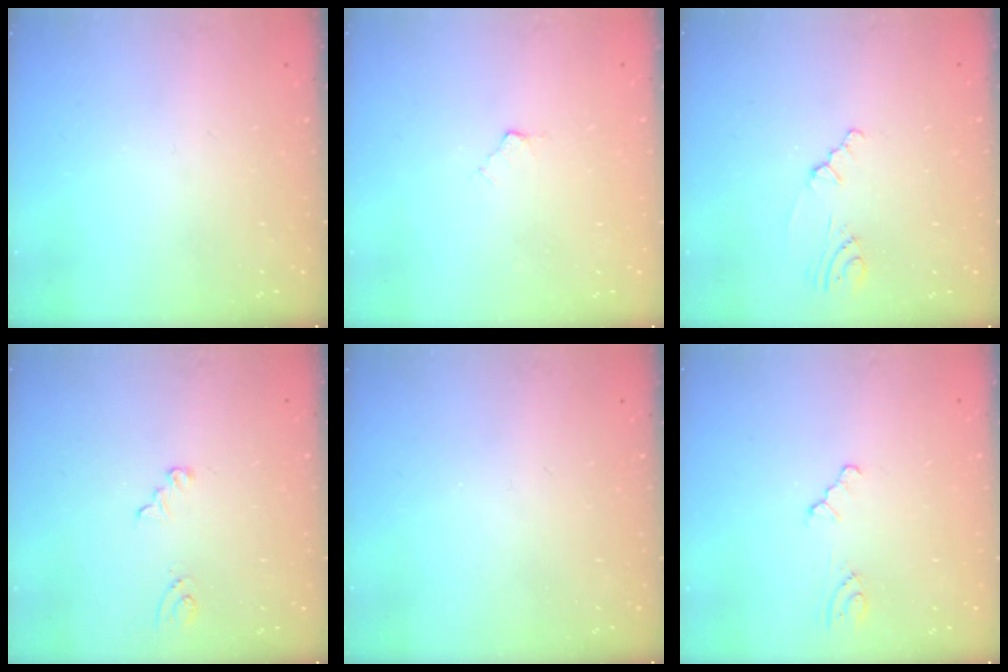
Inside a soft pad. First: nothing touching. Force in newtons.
{"total": 2.9, "press": 2.9, "slide": 0.5}
{"total": 1.4, "press": 1.3, "slide": 0.4}
{"total": 4.5, "press": 4.5, "slide": 0.5}
{"total": 0.0}
{"total": 2.5, "press": 2.5, "slide": 0.5}